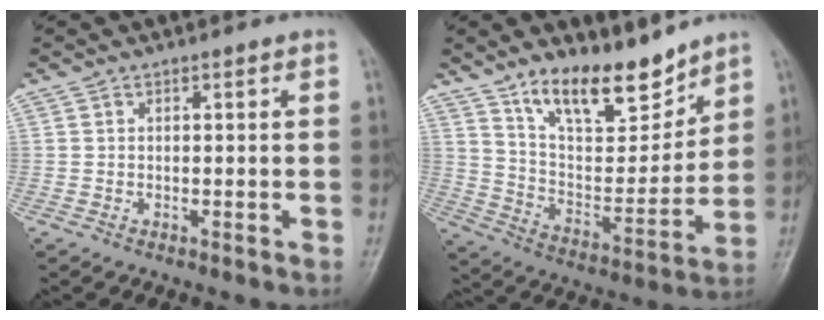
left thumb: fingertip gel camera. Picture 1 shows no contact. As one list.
[{"total": 15.1, "force": [11.6, 5.8, 7.8], "torque": [-0.089, -0.078, 0.212]}]